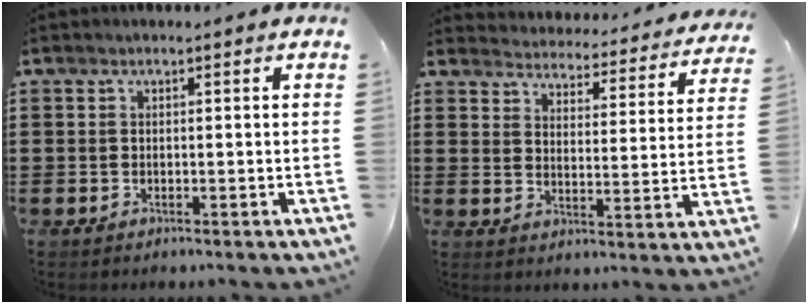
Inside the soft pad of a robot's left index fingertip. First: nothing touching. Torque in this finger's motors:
{"motor_torque": [2.14, 0.00, 0.22, 0.00]}